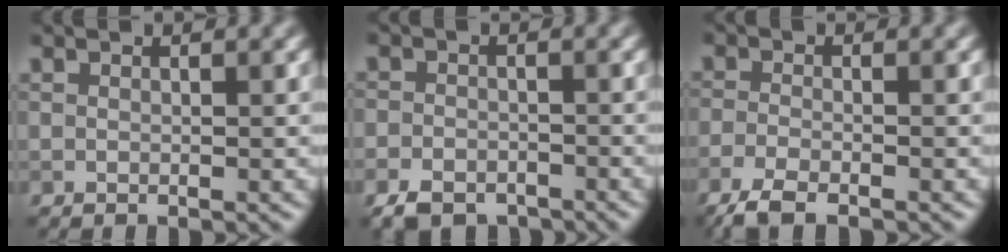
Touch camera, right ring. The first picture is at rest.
{"total": 4.4, "force": [-3.3, 2.4, 1.8], "torque": [-0.029, -0.005, -0.065]}
{"total": 3.7, "force": [-2.9, 1.0, 2.2], "torque": [-0.047, -0.010, -0.066]}